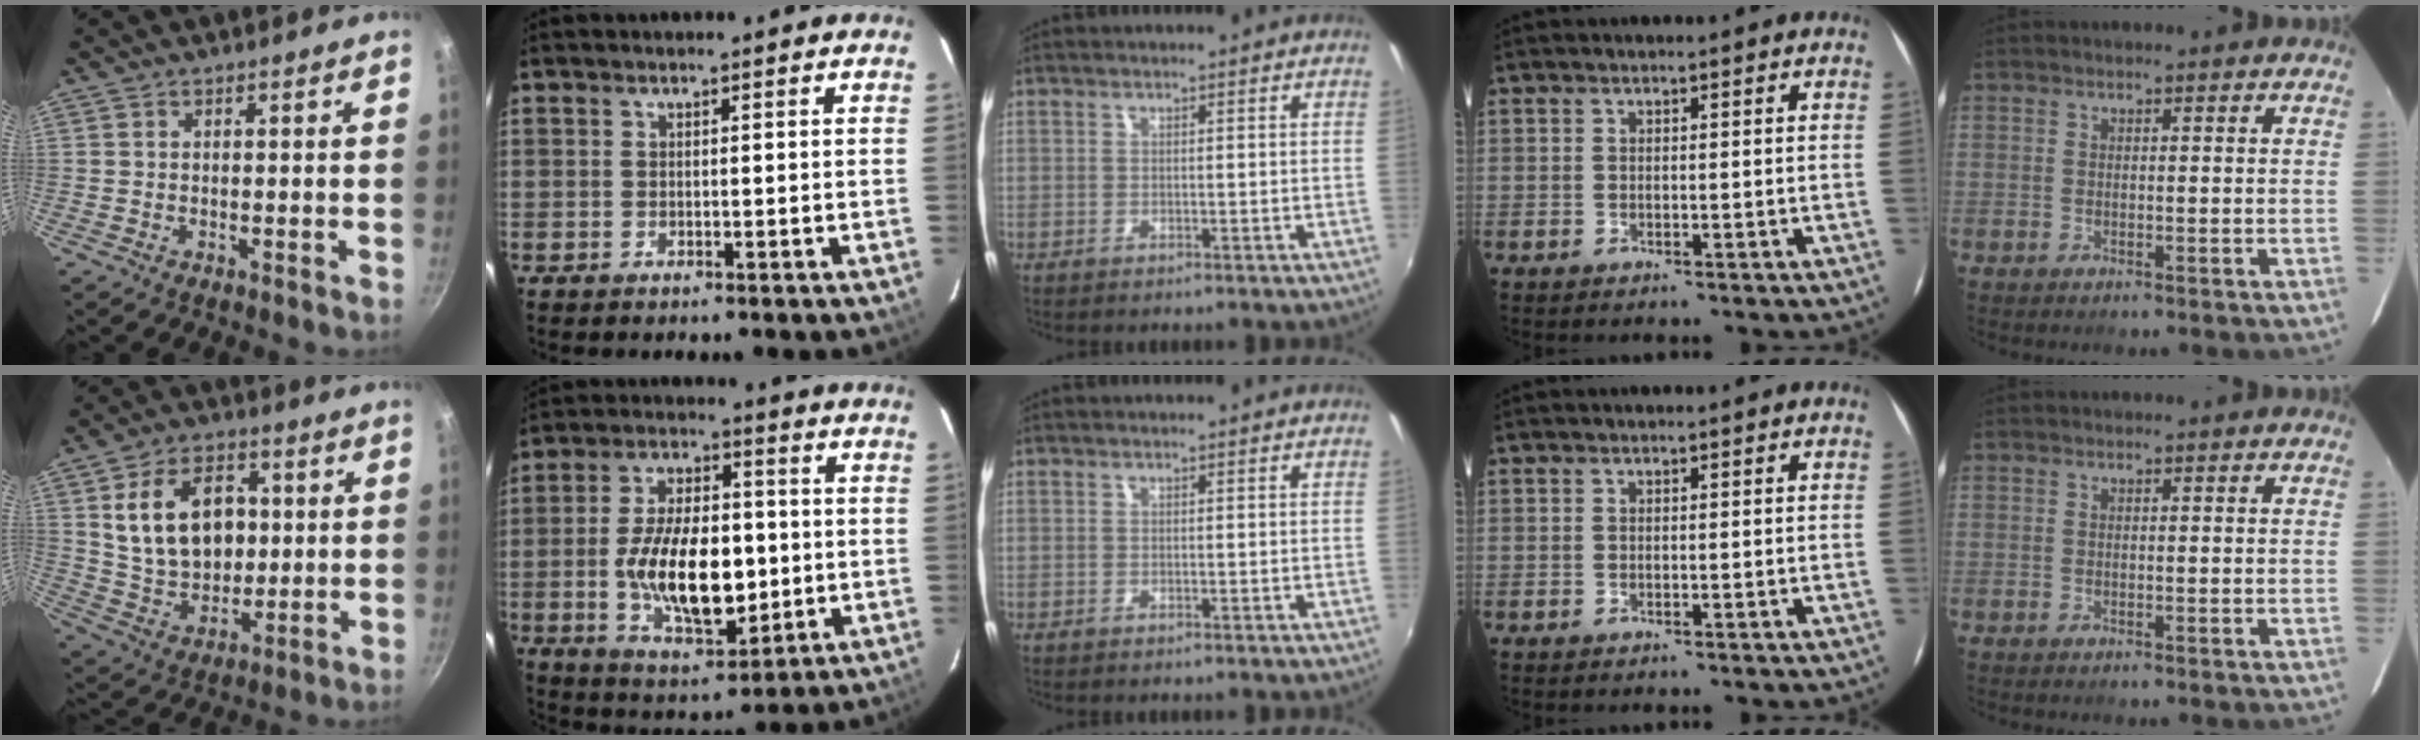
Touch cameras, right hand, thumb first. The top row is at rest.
{"thumb": {"total": 16.7, "force": [3.1, 11.8, 11.3], "torque": [-0.161, -0.003, 0.062]}, "index": {"total": 17.5, "force": [-1.9, 8.8, 15.0], "torque": [-0.279, -0.001, -0.019]}}